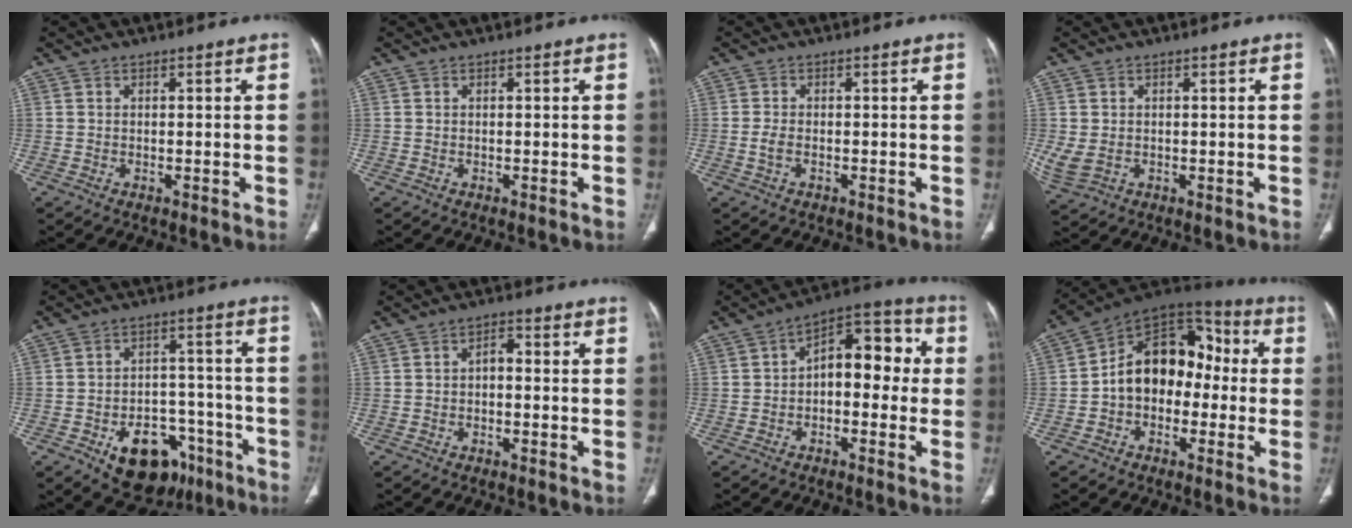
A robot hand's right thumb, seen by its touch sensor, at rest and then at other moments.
{"total": 0.0}
{"total": 2.0, "force": [-0.6, 1.2, 1.5], "torque": [-0.038, 0.003, -0.012]}
{"total": 4.5, "force": [-0.2, 3.3, 3.0], "torque": [-0.078, -0.002, 0.009]}
{"total": 15.3, "force": [-8.2, 9.9, 8.2], "torque": [-0.075, 0.060, -0.110]}
{"total": 2.7, "force": [-0.6, 1.6, 2.1], "torque": [-0.028, 0.017, -0.017]}
{"total": 12.1, "force": [0.1, 6.9, 9.9], "torque": [-0.098, 0.047, -0.013]}
{"total": 15.3, "force": [-1.3, 10.9, 10.6], "torque": [-0.126, 0.054, -0.038]}